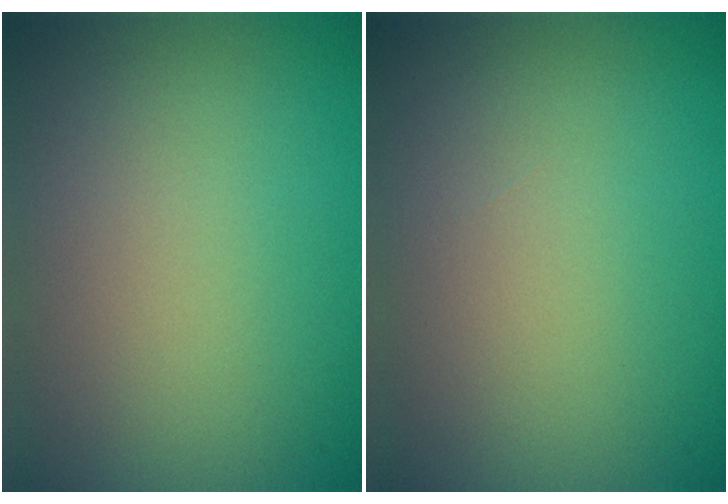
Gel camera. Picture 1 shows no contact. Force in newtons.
{"total": 0.0}